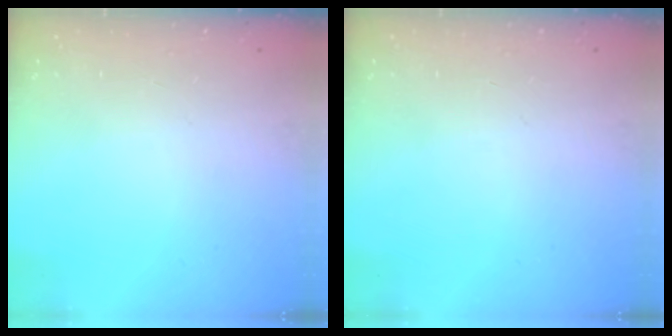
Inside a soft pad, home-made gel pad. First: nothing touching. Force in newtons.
{"total": 0.0}